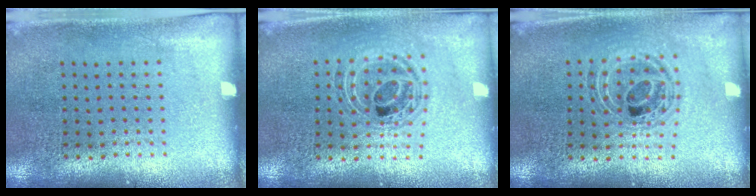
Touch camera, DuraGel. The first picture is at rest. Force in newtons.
{"total": 0.9, "press": 0.9, "slide": 0.2}
{"total": 0.8, "press": 0.8, "slide": 0.1}